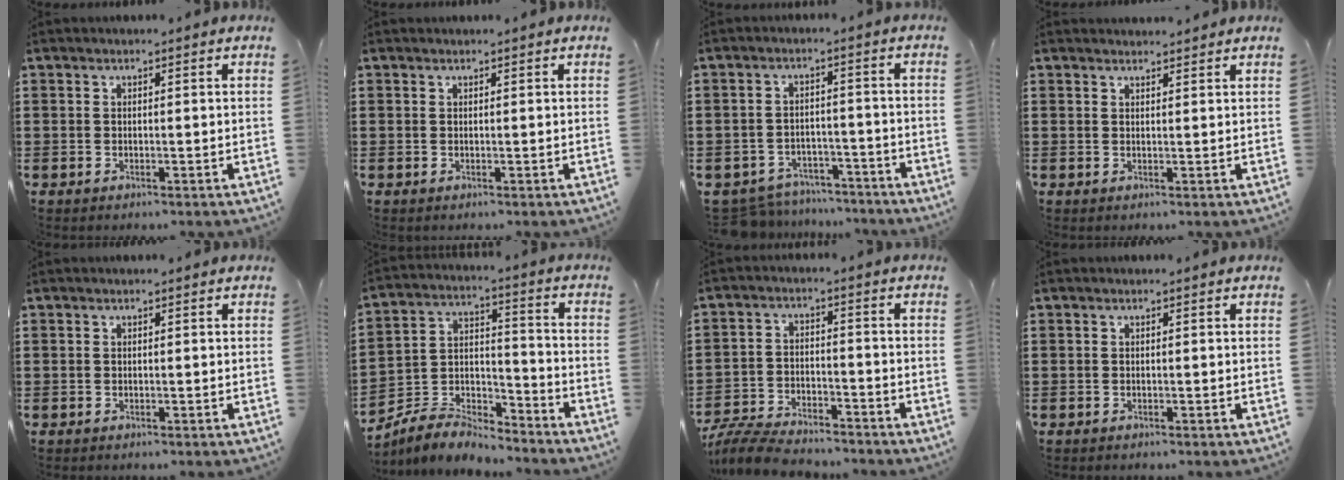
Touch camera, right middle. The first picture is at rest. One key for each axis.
{"total": 0.0}
{"total": 5.4, "fx": -5.3, "fy": 1.0, "fz": 0.4, "tx": -0.021, "ty": 0.007, "tz": -0.109}
{"total": 1.4, "fx": 1.4, "fy": 0.2, "fz": 0.0, "tx": 0.005, "ty": -0.002, "tz": 0.025}
{"total": 0.0}
{"total": 5.8, "fx": -5.6, "fy": 1.2, "fz": 0.8, "tx": -0.024, "ty": 0.001, "tz": -0.114}
{"total": 7.4, "fx": -7.0, "fy": 1.1, "fz": 2.1, "tx": -0.051, "ty": 0.006, "tz": -0.139}
{"total": 0.0}